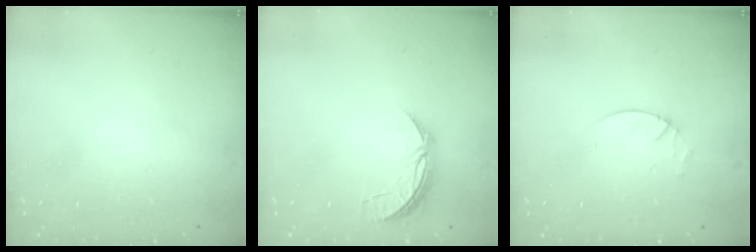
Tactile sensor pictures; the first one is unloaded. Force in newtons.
{"total": 5.6, "press": 5.6, "slide": 0.5}
{"total": 1.9, "press": 1.9, "slide": 0.2}